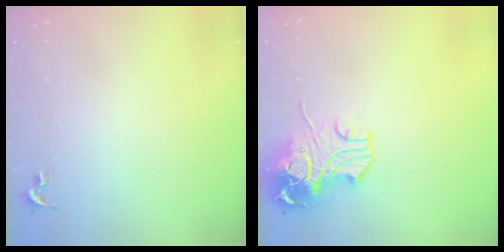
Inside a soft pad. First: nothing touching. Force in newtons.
{"total": 12.8, "press": 12.6, "slide": 2.3}